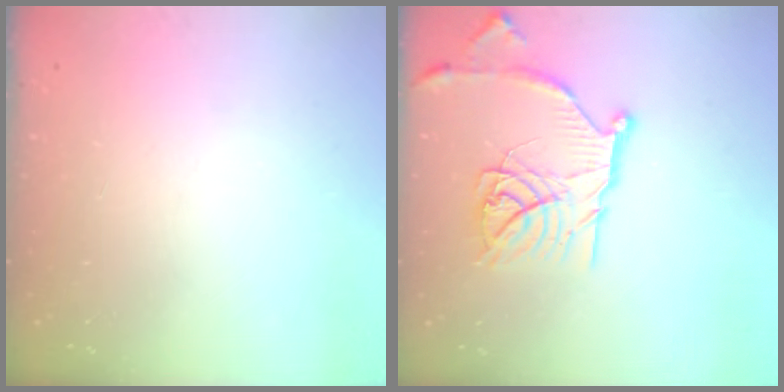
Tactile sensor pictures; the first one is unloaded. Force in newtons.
{"total": 19.1, "press": 19.0, "slide": 1.7}